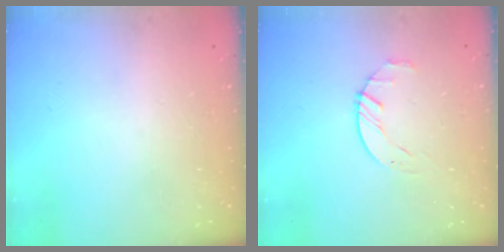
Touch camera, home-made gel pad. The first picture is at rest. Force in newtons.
{"total": 2.1, "press": 2.1, "slide": 0.3}